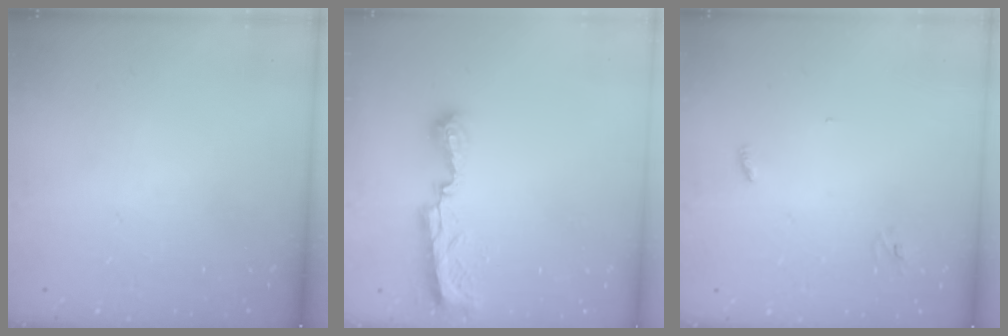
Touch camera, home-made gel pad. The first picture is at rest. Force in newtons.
{"total": 8.3, "press": 8.2, "slide": 0.4}
{"total": 2.8, "press": 2.8, "slide": 0.3}